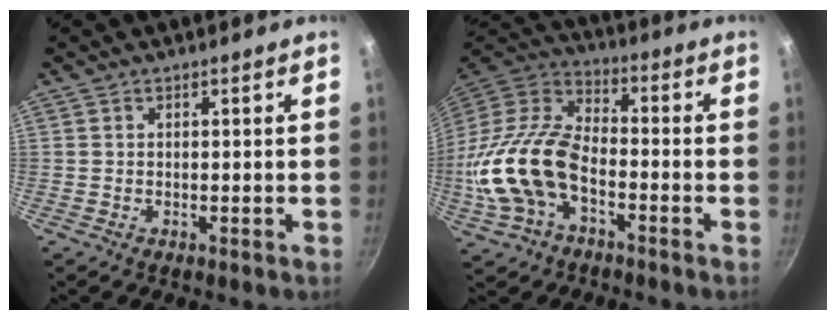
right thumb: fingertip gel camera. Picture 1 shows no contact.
{"total": 19.2, "force": [-5.4, 11.2, 14.6], "torque": [-0.281, 0.041, -0.117]}